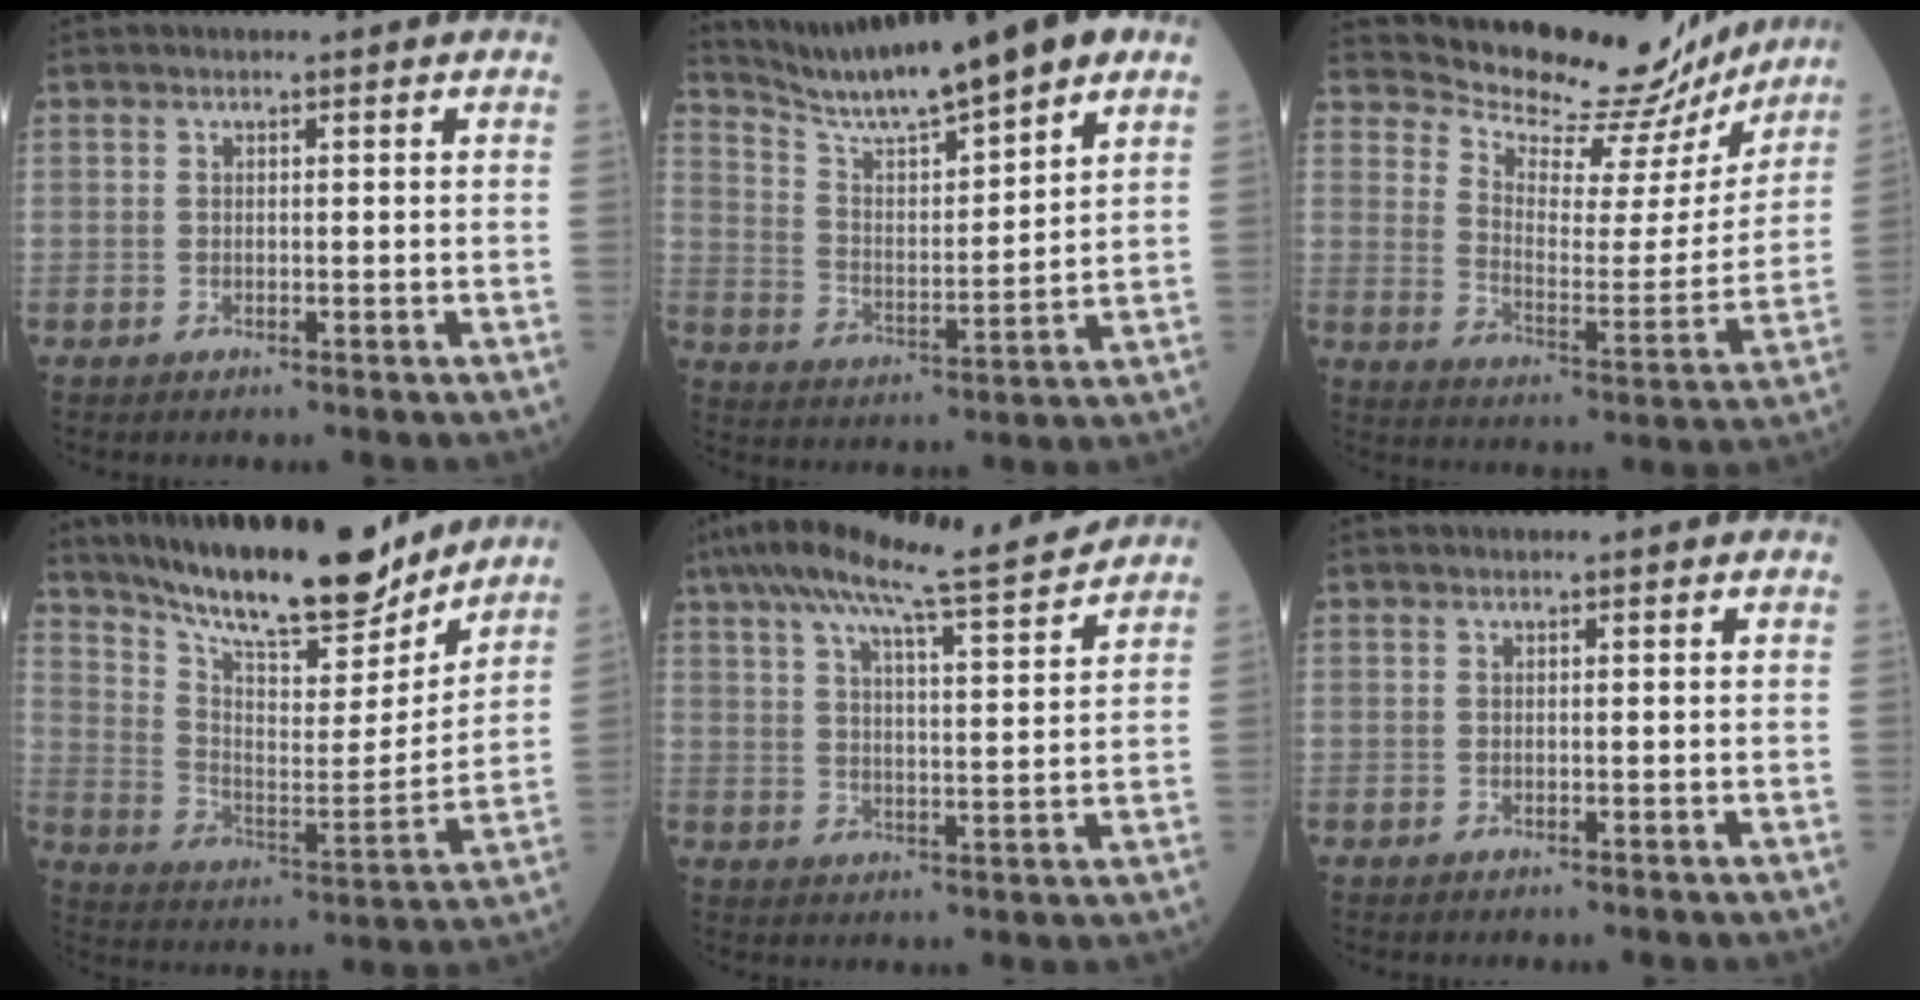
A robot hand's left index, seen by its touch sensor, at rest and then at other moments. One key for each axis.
{"total": 15.2, "fx": 12.7, "fy": 0.4, "fz": 8.3, "tx": -0.148, "ty": 0.000, "tz": 0.214}
{"total": 18.5, "fx": 17.5, "fy": 4.4, "fz": 3.9, "tx": -0.057, "ty": -0.045, "tz": 0.229}
{"total": 20.6, "fx": 17.9, "fy": 3.6, "fz": 9.5, "tx": -0.165, "ty": -0.021, "tz": 0.286}
{"total": 15.6, "fx": 13.3, "fy": 0.4, "fz": 8.1, "tx": -0.138, "ty": 0.017, "tz": 0.196}
{"total": 0.0}